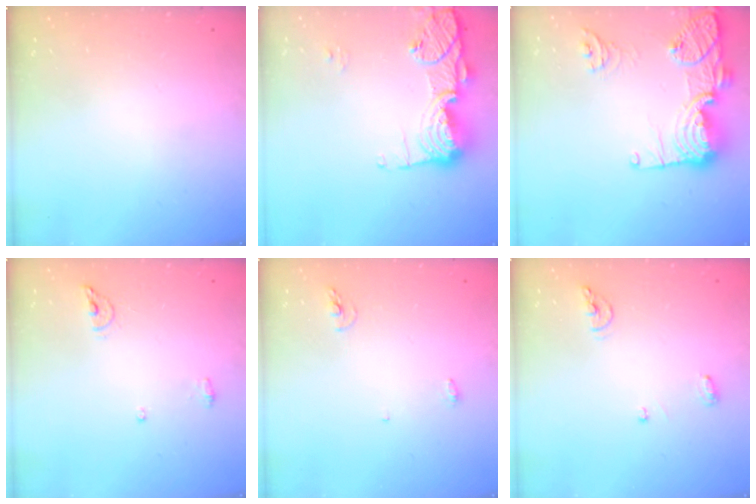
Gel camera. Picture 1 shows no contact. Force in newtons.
{"total": 14.2, "press": 14.2, "slide": 1.5}
{"total": 19.0, "press": 18.0, "slide": 5.9}
{"total": 6.1, "press": 5.9, "slide": 1.4}
{"total": 4.5, "press": 4.2, "slide": 1.5}
{"total": 6.0, "press": 6.0, "slide": 0.2}